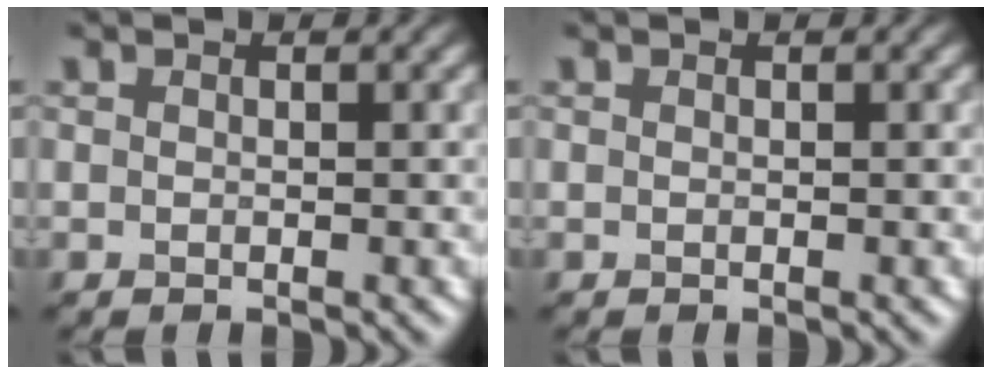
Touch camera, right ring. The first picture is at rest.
{"total": 0.0}